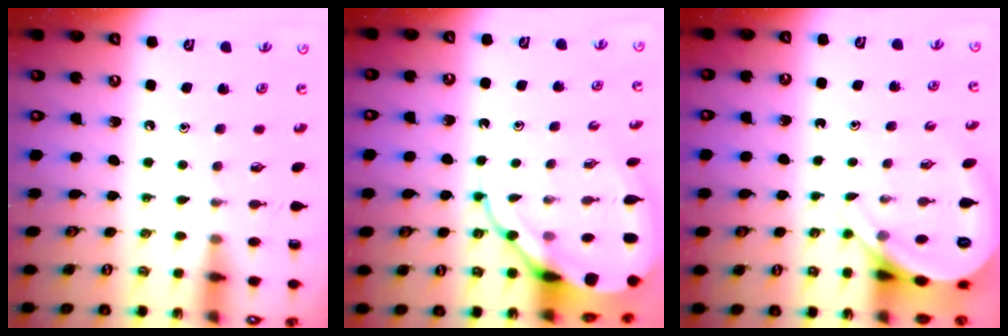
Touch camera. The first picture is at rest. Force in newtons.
{"total": 12.1, "press": 12.0, "slide": 1.1}
{"total": 8.1, "press": 8.1, "slide": 0.8}